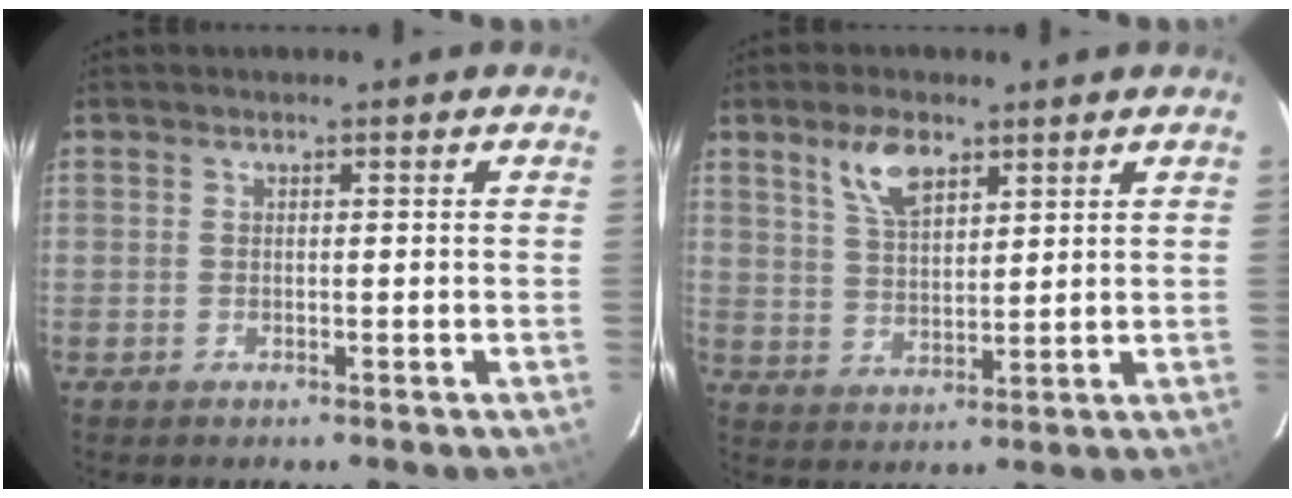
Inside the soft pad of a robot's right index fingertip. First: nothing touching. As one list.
[{"total": 7.3, "force": [4.4, 3.3, 4.8], "torque": [-0.087, 0.010, 0.086]}]